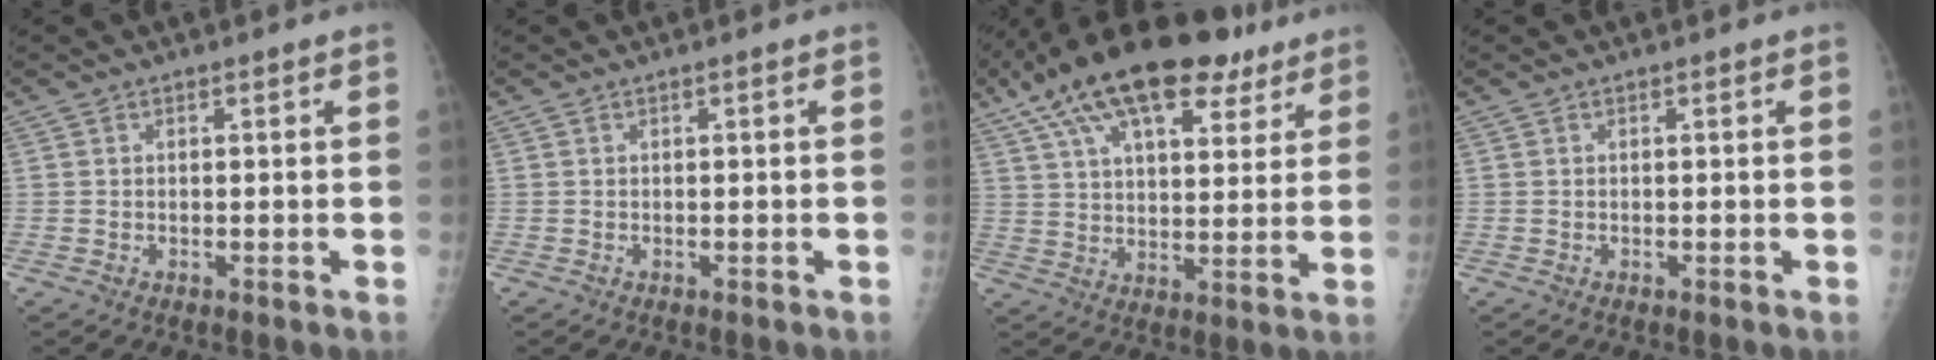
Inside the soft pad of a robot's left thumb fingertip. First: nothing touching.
{"total": 0.0}
{"total": 22.5, "force": [14.1, 10.0, 14.3], "torque": [-0.231, -0.008, 0.230]}
{"total": 0.0}